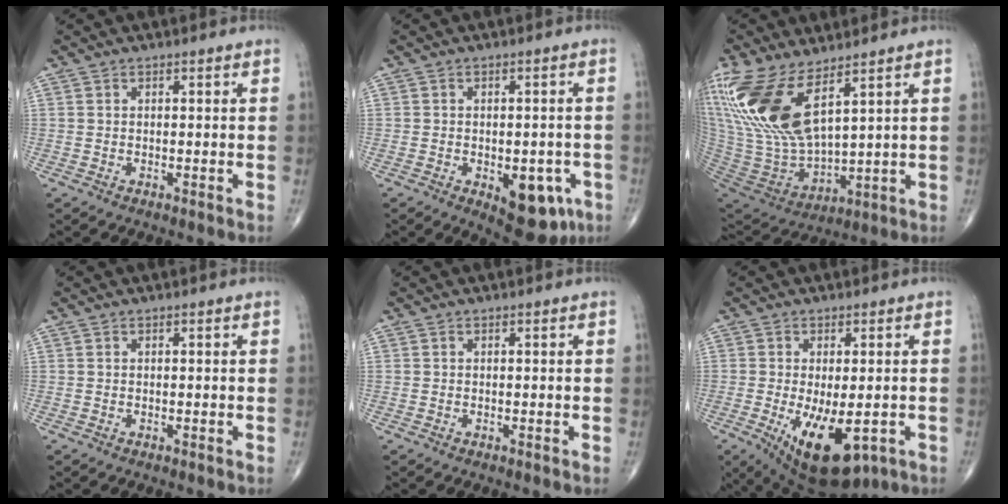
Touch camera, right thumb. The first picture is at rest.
{"total": 10.6, "force": [-4.1, 5.6, 8.0], "torque": [-0.072, 0.010, -0.043]}
{"total": 20.1, "force": [10.4, 8.1, 15.2], "torque": [-0.334, -0.050, 0.219]}
{"total": 0.0}
{"total": 0.0}
{"total": 13.3, "force": [-4.5, 6.1, 10.9], "torque": [-0.177, -0.015, -0.050]}